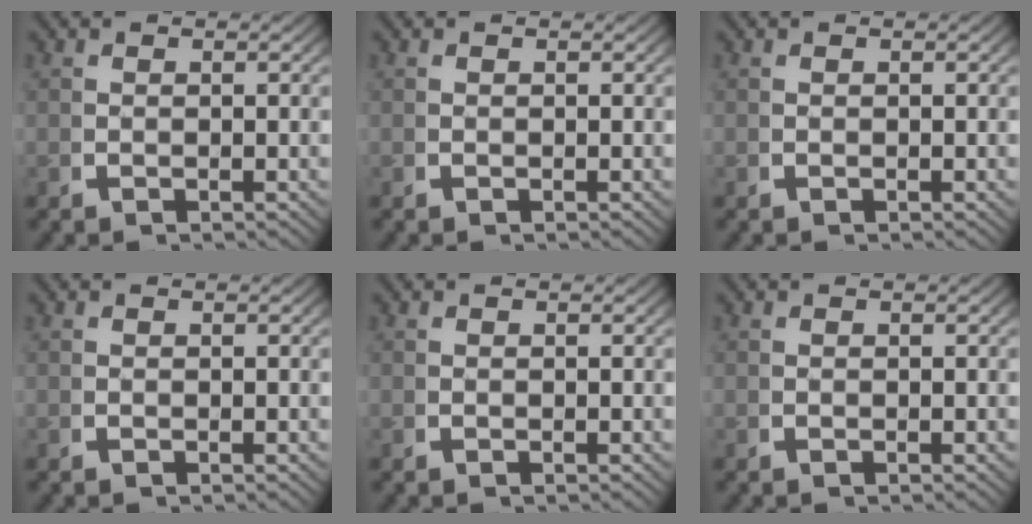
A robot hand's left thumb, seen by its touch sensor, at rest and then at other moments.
{"total": 0.0}
{"total": 0.0}
{"total": 0.0}
{"total": 0.0}
{"total": 0.0}